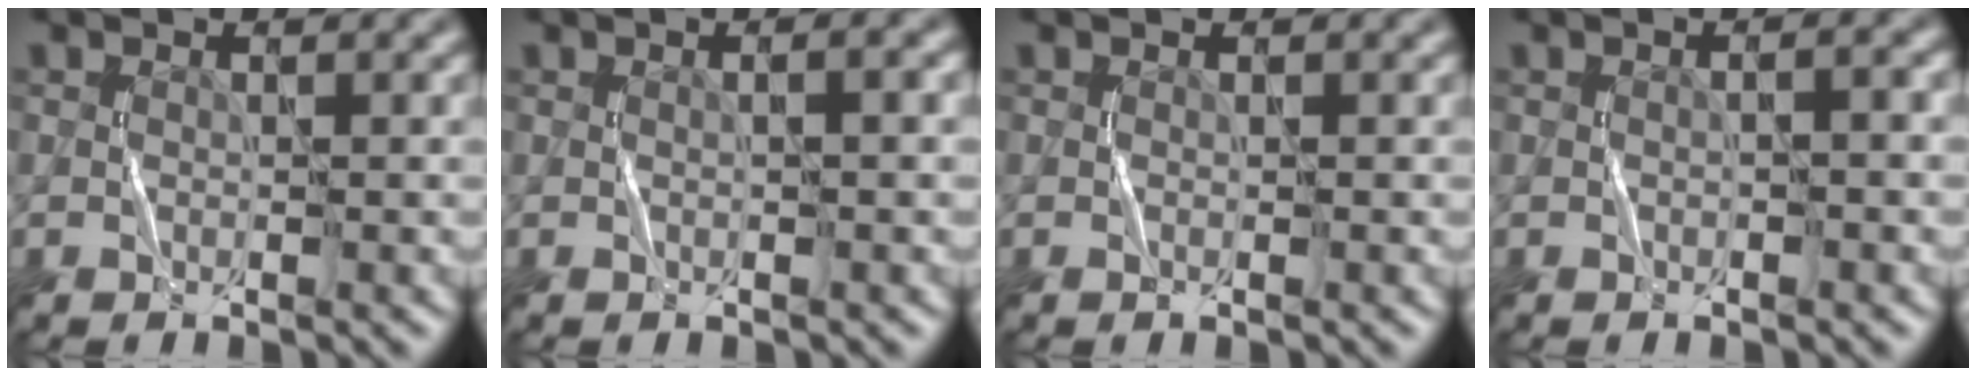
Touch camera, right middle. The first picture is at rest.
{"total": 1.8, "force": [0.5, 0.5, 1.6], "torque": [-0.017, -0.003, 0.000]}
{"total": 0.0}
{"total": 1.9, "force": [0.3, 0.7, 1.7], "torque": [-0.013, 0.003, -0.006]}